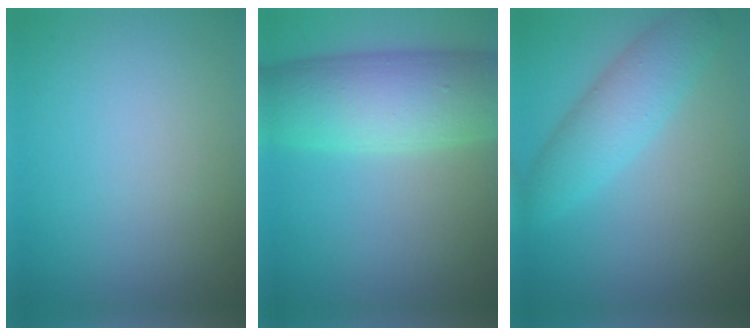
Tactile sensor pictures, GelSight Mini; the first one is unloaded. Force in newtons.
{"total": 8.7, "press": 8.7, "slide": 0.2}
{"total": 4.2, "press": 4.2, "slide": 0.1}